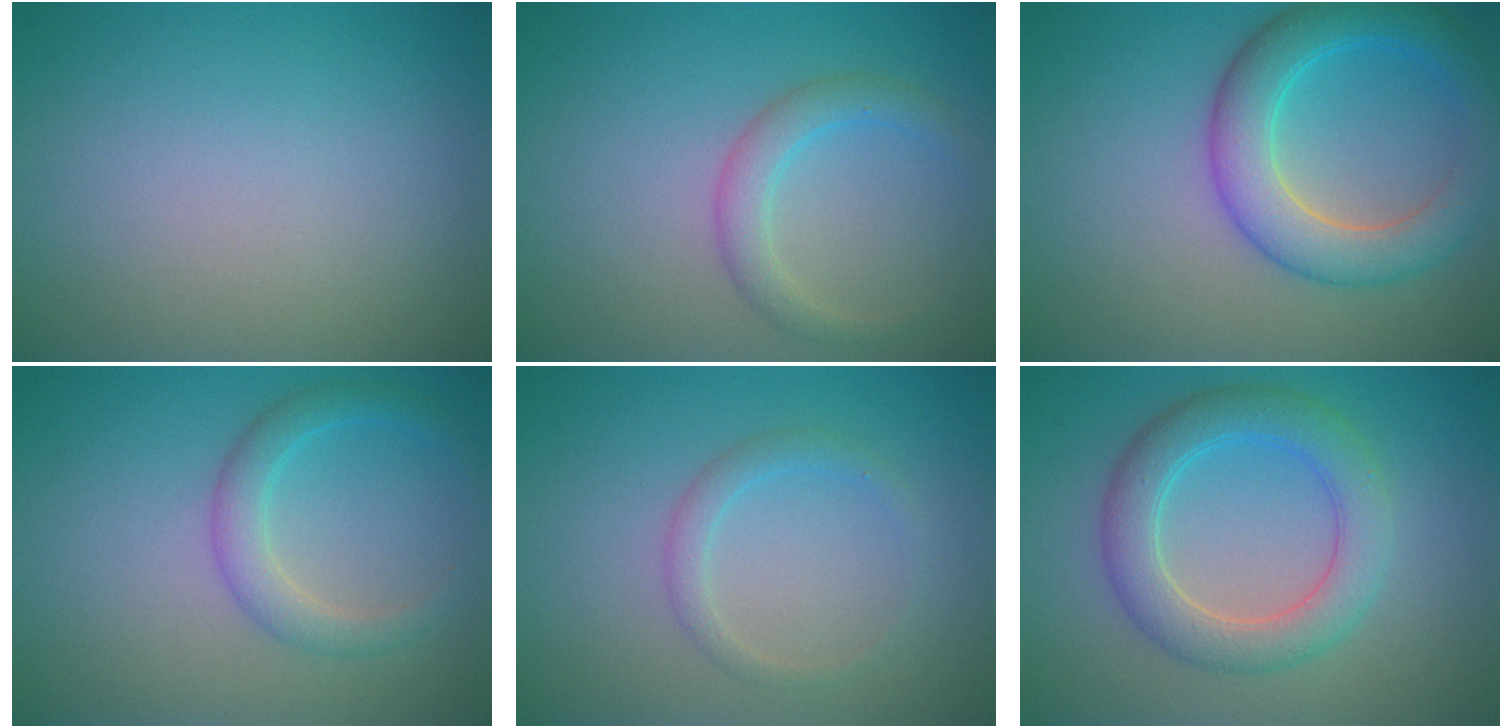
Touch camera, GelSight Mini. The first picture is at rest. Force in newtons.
{"total": 2.5, "press": 2.5, "slide": 0.1}
{"total": 6.0, "press": 6.0, "slide": 0.3}
{"total": 2.7, "press": 2.7, "slide": 0.1}
{"total": 1.5, "press": 1.5, "slide": 0.1}
{"total": 5.0, "press": 5.0, "slide": 0.3}